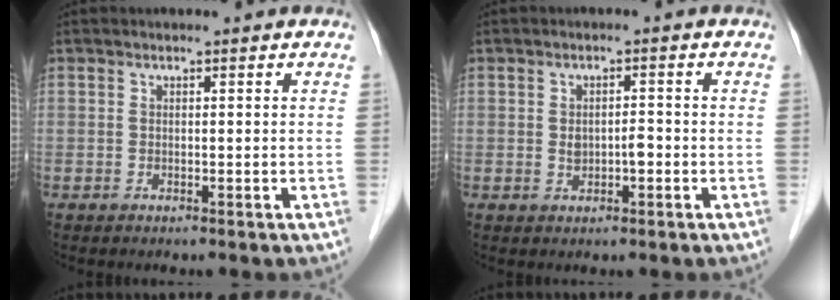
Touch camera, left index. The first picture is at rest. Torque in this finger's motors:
{"motor_torque": [0.11, 0.24, -0.01, 0.01]}